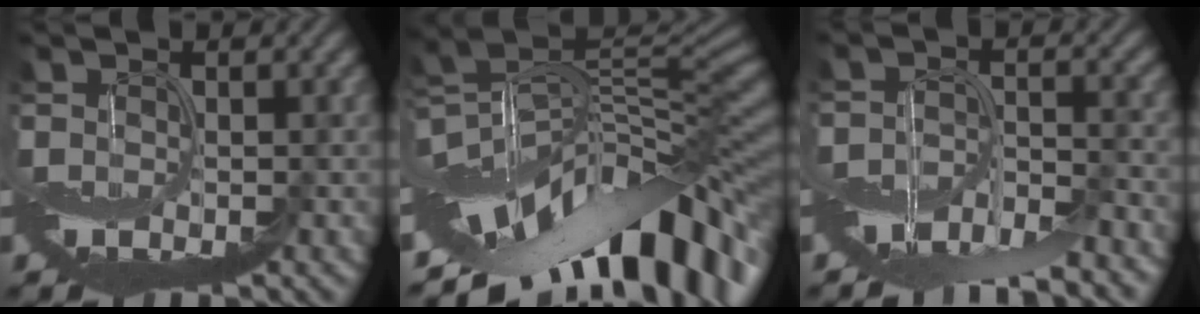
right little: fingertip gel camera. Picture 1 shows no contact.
{"total": 13.1, "force": [-6.4, 6.4, 9.5], "torque": [-0.153, 0.012, -0.111]}
{"total": 8.1, "force": [-6.3, 2.4, 4.4], "torque": [-0.071, -0.007, -0.112]}